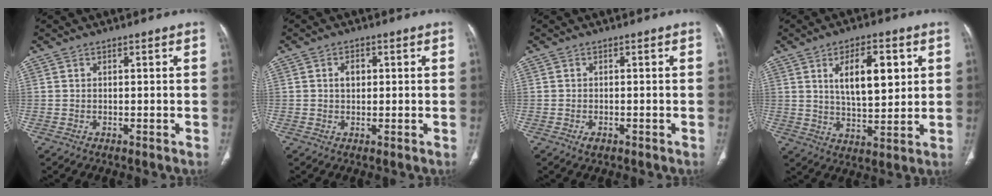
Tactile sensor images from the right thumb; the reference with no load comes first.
{"total": 2.6, "force": [0.4, 1.9, 1.7], "torque": [-0.022, 0.005, 0.007]}
{"total": 1.4, "force": [-0.7, 0.8, 0.9], "torque": [-0.015, 0.000, -0.012]}
{"total": 11.7, "force": [3.8, 5.2, 9.9], "torque": [-0.135, -0.018, 0.068]}